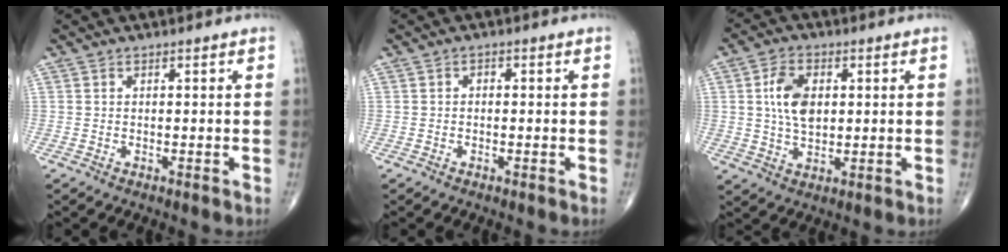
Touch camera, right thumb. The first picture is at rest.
{"total": 0.8, "force": [-0.1, 0.6, 0.5], "torque": [0.002, 0.003, -0.008]}
{"total": 8.1, "force": [1.4, 5.0, 6.2], "torque": [-0.104, -0.002, 0.026]}